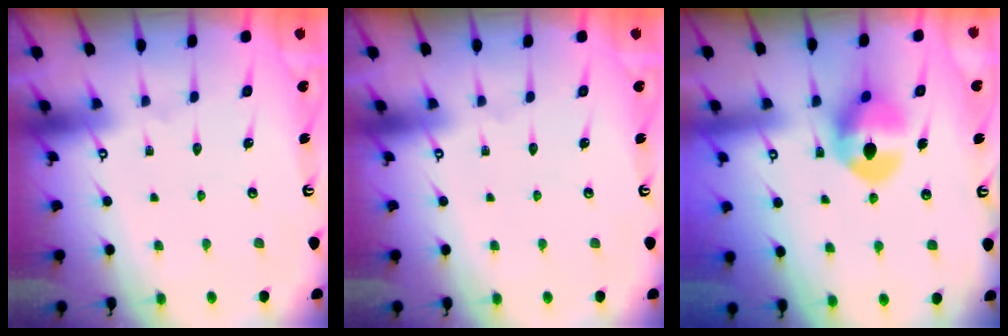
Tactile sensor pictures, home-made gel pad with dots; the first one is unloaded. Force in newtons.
{"total": 0.0}
{"total": 10.5, "press": 10.5, "slide": 0.6}